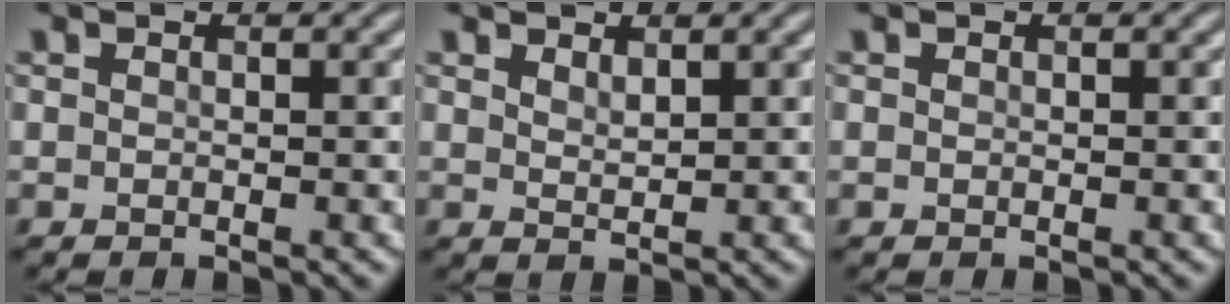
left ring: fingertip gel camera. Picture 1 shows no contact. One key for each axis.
{"total": 1.4, "fx": 1.1, "fy": 0.4, "fz": 0.7, "tx": -0.017, "ty": -0.003, "tz": 0.024}
{"total": 0.0}